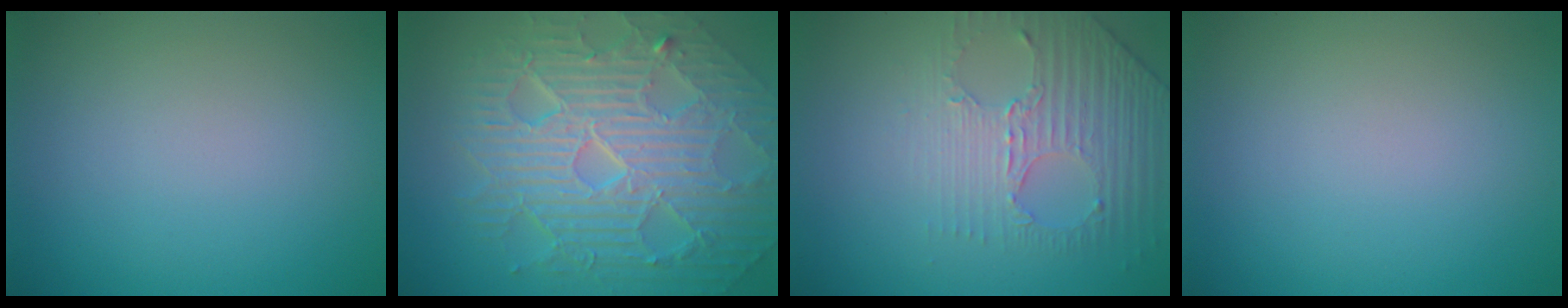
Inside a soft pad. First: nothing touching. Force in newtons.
{"total": 10.7, "press": 7.0, "slide": 8.1}
{"total": 4.5, "press": 3.2, "slide": 3.1}
{"total": 0.0}